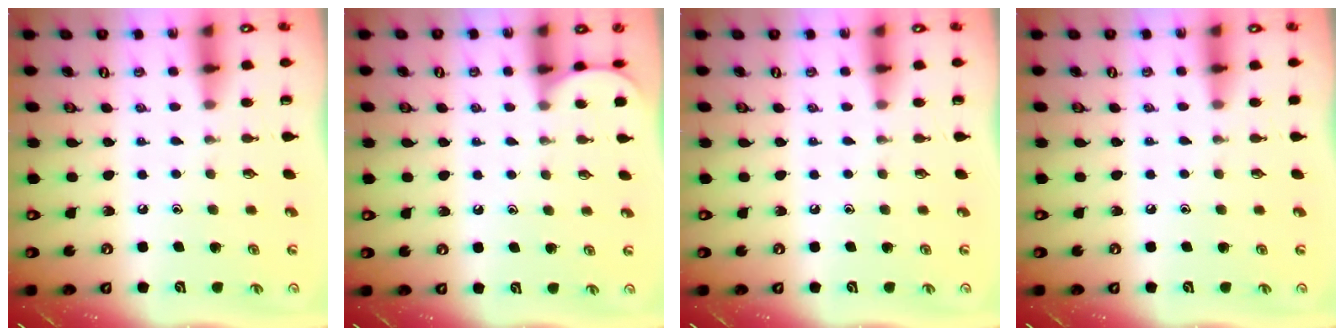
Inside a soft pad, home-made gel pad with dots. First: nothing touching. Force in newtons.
{"total": 0.9, "press": 0.9, "slide": 0.2}
{"total": 0.0}
{"total": 2.3, "press": 2.3, "slide": 0.4}